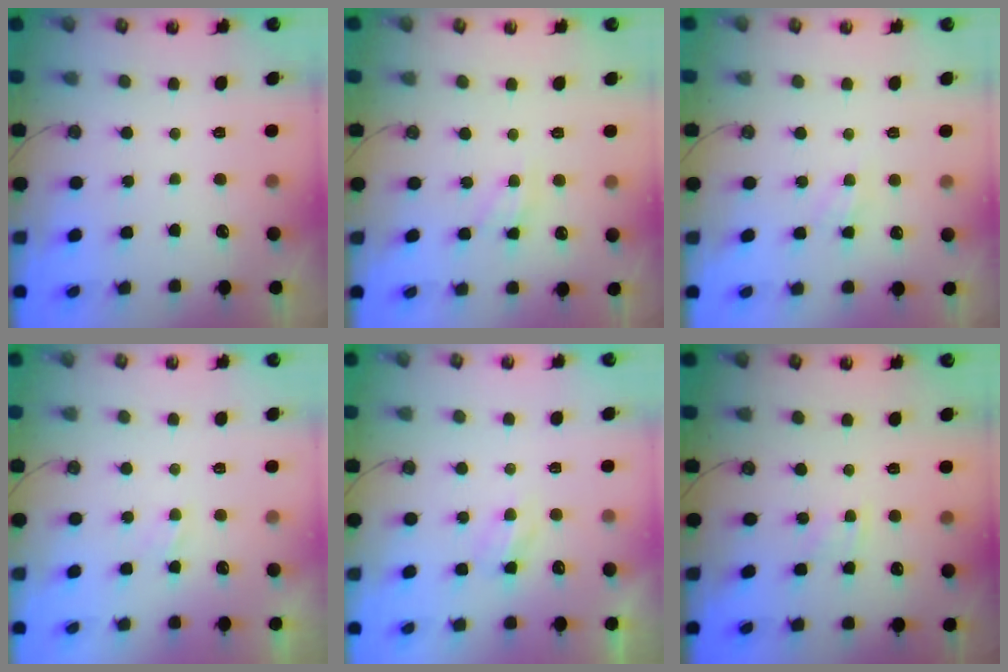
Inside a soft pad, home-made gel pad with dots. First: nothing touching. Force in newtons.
{"total": 7.5, "press": 7.5, "slide": 0.7}
{"total": 5.0, "press": 5.0, "slide": 0.5}
{"total": 2.7, "press": 2.6, "slide": 0.4}
{"total": 3.8, "press": 3.7, "slide": 0.5}
{"total": 4.1, "press": 4.1, "slide": 0.5}